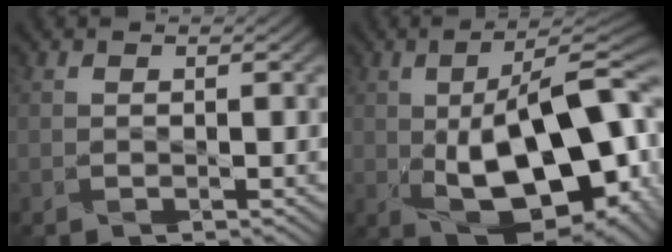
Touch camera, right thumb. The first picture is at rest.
{"total": 18.3, "force": [-2.7, 9.3, 15.5], "torque": [-0.226, -0.011, -0.027]}